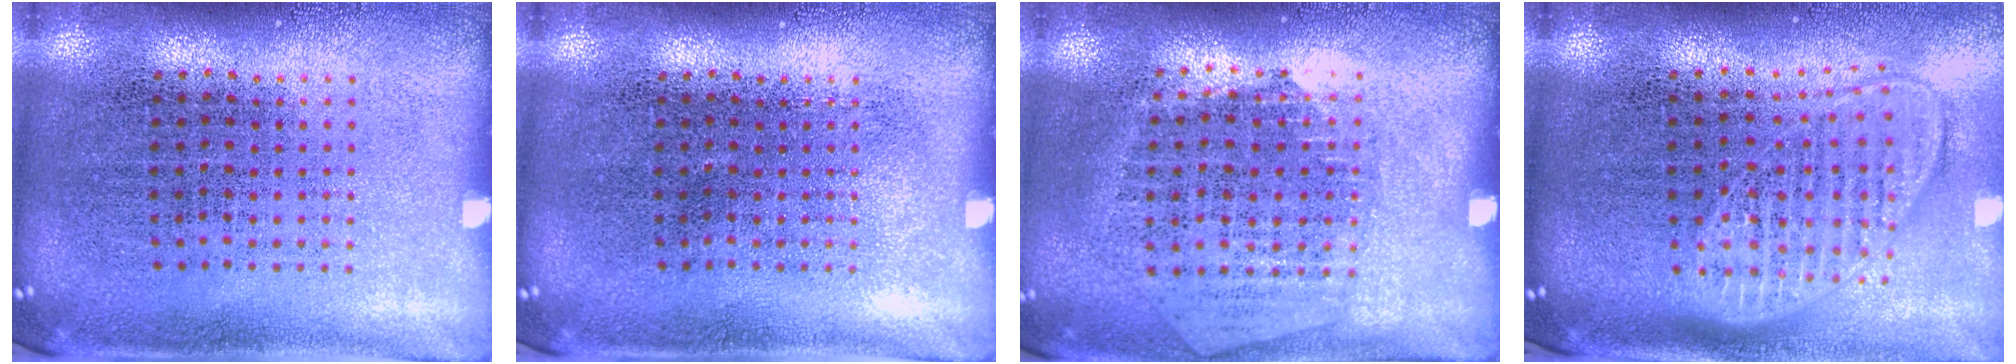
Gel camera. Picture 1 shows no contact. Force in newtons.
{"total": 0.0}
{"total": 1.3, "press": 1.2, "slide": 0.5}
{"total": 1.9, "press": 1.5, "slide": 1.1}